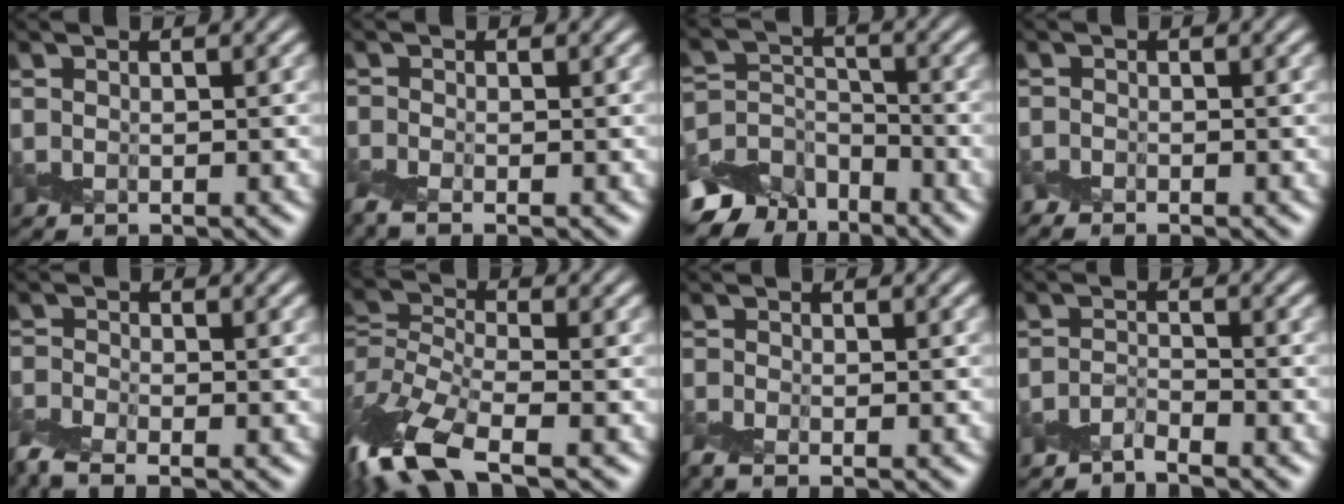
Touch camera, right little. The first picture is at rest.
{"total": 2.6, "force": [-1.4, 1.2, 1.8], "torque": [-0.053, -0.001, -0.039]}
{"total": 5.5, "force": [-4.3, 3.3, 1.1], "torque": [-0.011, 0.003, -0.084]}
{"total": 0.8, "force": [-0.7, 0.3, 0.1], "torque": [-0.007, -0.001, -0.019]}
{"total": 3.7, "force": [-2.5, 1.6, 2.2], "torque": [-0.057, -0.006, -0.062]}
{"total": 9.4, "force": [-4.9, 3.3, 7.2], "torque": [-0.164, -0.013, -0.101]}
{"total": 2.2, "force": [-1.2, 1.1, 1.6], "torque": [-0.048, -0.001, -0.034]}
{"total": 1.9, "force": [-1.9, -0.4, 0.1], "torque": [-0.002, 0.000, -0.043]}